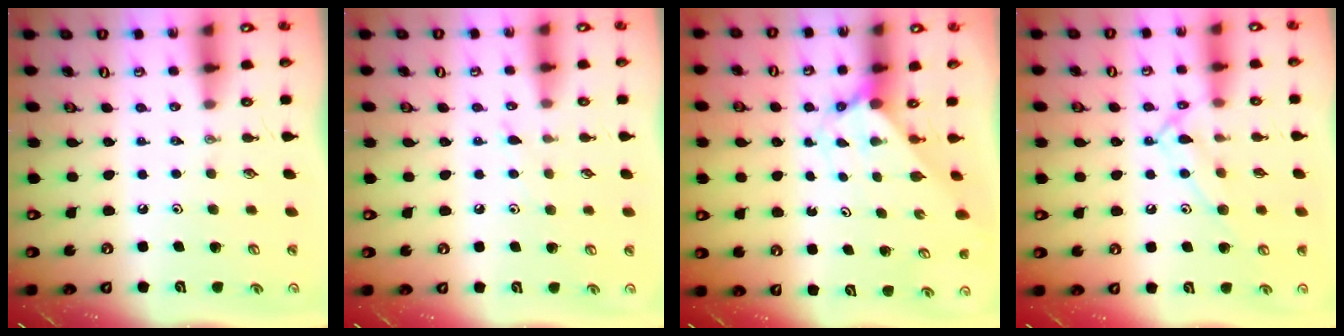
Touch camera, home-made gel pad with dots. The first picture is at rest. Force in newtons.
{"total": 5.4, "press": 5.4, "slide": 0.6}
{"total": 1.9, "press": 1.9, "slide": 0.2}
{"total": 11.5, "press": 11.5, "slide": 0.7}